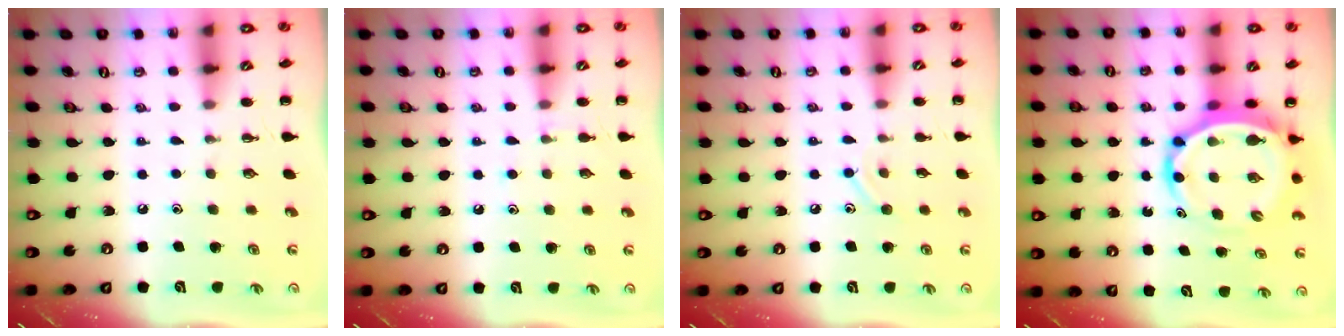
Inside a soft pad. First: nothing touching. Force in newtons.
{"total": 5.2, "press": 4.9, "slide": 1.6}
{"total": 8.3, "press": 7.9, "slide": 2.3}
{"total": 8.4, "press": 8.1, "slide": 2.4}